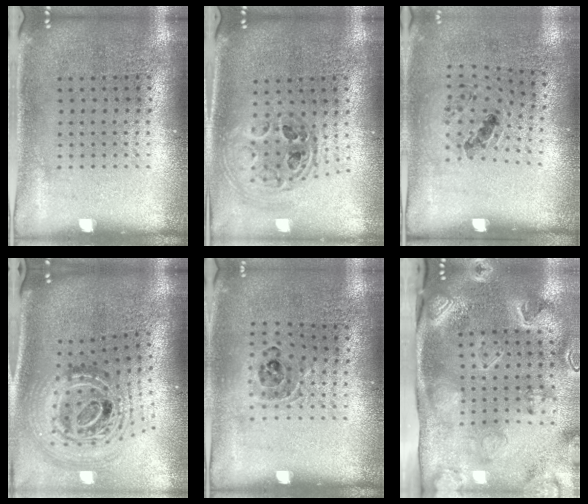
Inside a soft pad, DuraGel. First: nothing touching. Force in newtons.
{"total": 0.9, "press": 0.9, "slide": 0.2}
{"total": 1.1, "press": 0.7, "slide": 0.9}
{"total": 2.3, "press": 1.7, "slide": 1.5}
{"total": 1.0, "press": 1.0, "slide": 0.1}
{"total": 3.3, "press": 3.2, "slide": 1.0}